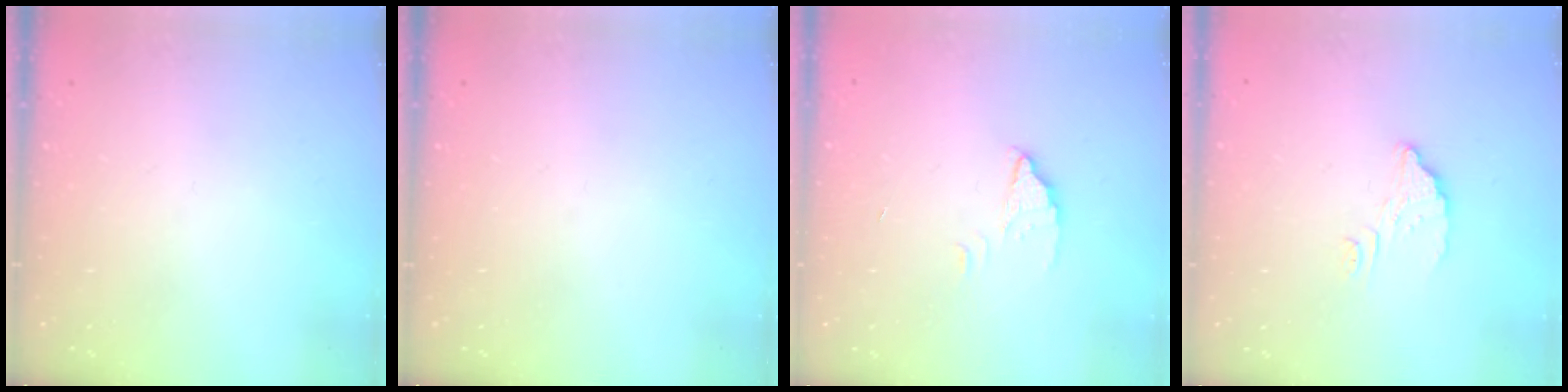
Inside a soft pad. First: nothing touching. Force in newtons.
{"total": 0.0}
{"total": 2.6, "press": 2.6, "slide": 0.2}
{"total": 3.8, "press": 3.8, "slide": 0.3}